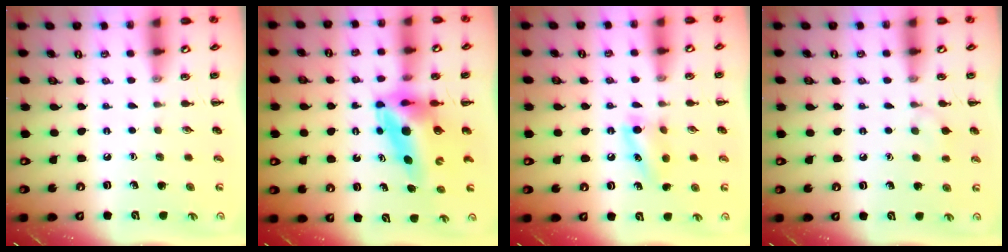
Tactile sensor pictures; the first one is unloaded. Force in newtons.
{"total": 9.6, "press": 9.2, "slide": 3.0}
{"total": 5.2, "press": 5.1, "slide": 1.3}
{"total": 6.2, "press": 5.9, "slide": 1.8}